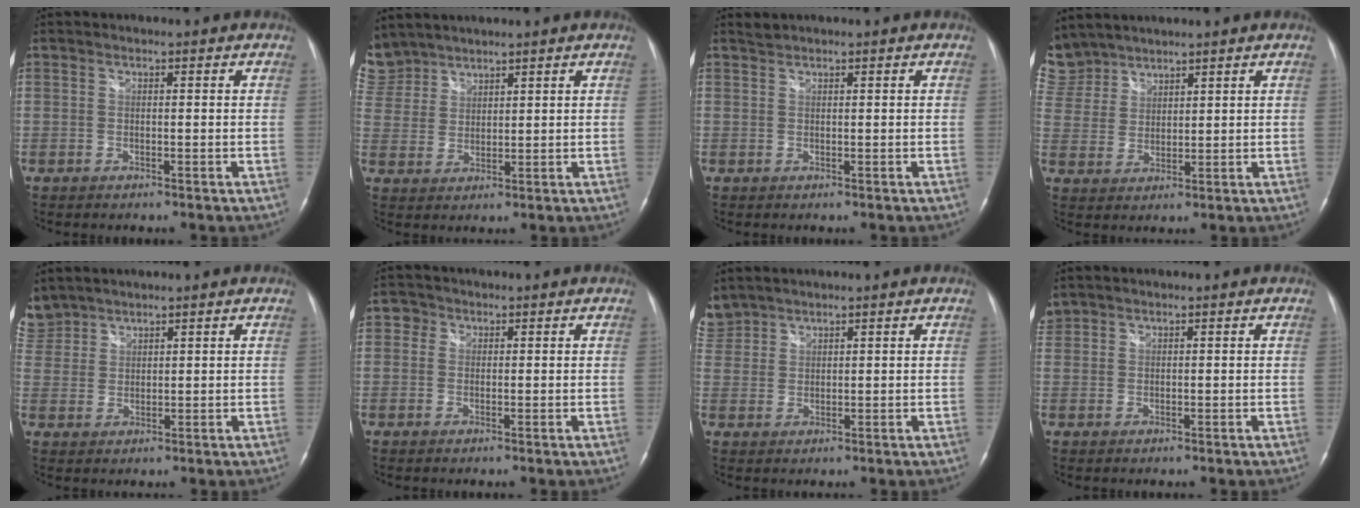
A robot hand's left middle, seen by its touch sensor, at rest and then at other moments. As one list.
[{"total": 8.1, "force": [7.0, 4.0, 0.6], "torque": [-0.033, 0.013, 0.156]}, {"total": 0.7, "force": [0.7, 0.1, -0.1], "torque": [-0.001, 0.008, 0.015]}, {"total": 9.2, "force": [8.0, 4.4, 0.7], "torque": [-0.042, 0.016, 0.177]}, {"total": 6.1, "force": [5.4, 2.9, 0.4], "torque": [-0.021, 0.015, 0.121]}, {"total": 1.7, "force": [0.6, 1.5, 0.3], "torque": [0.000, 0.005, 0.004]}, {"total": 4.6, "force": [4.2, 1.8, 0.1], "torque": [-0.012, 0.017, 0.095]}, {"total": 1.8, "force": [1.6, 0.8, 0.0], "torque": [-0.008, 0.016, 0.035]}]